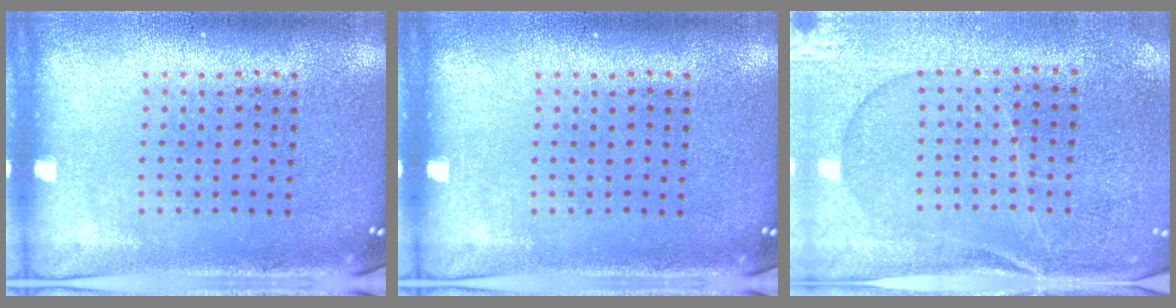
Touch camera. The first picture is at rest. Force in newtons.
{"total": 0.0}
{"total": 0.8, "press": 0.6, "slide": 0.5}